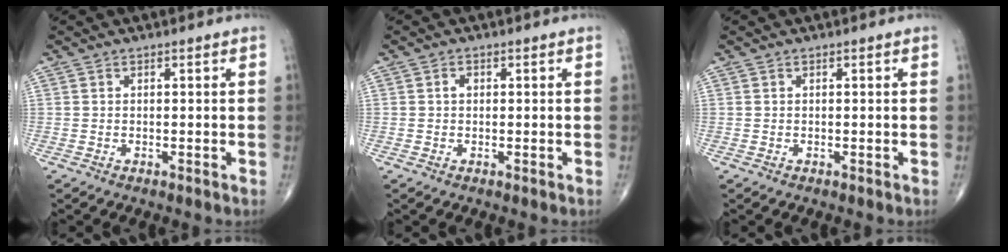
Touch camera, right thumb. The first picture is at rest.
{"total": 1.1, "force": [0.2, 0.8, 0.7], "torque": [-0.010, 0.003, 0.001]}
{"total": 0.0}